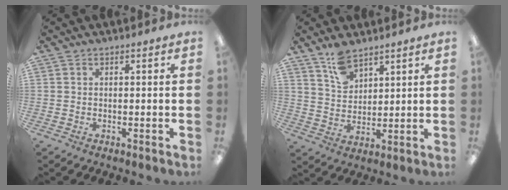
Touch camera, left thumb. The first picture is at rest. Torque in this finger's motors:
{"motor_torque": [0.24, 0.17, -0.08, -0.09, 0.02]}